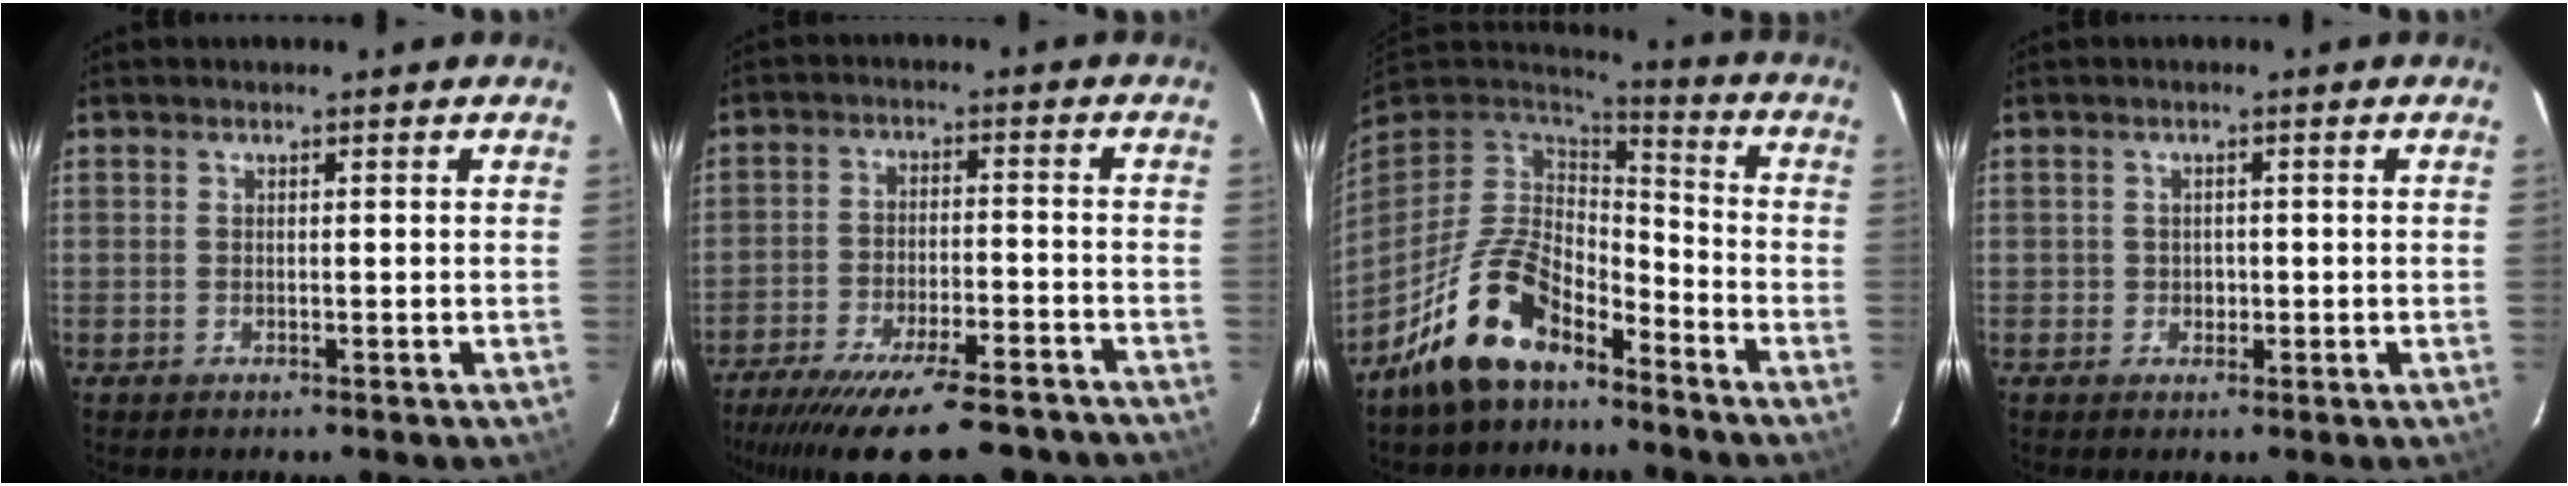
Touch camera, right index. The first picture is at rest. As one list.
[{"total": 21.2, "force": [-17.8, 5.0, 10.6], "torque": [-0.203, -0.035, -0.255]}, {"total": 15.0, "force": [-9.9, 7.0, 8.8], "torque": [-0.184, 0.004, -0.179]}, {"total": 1.8, "force": [-0.3, 1.8, 0.2], "torque": [-0.004, 0.004, -0.001]}]